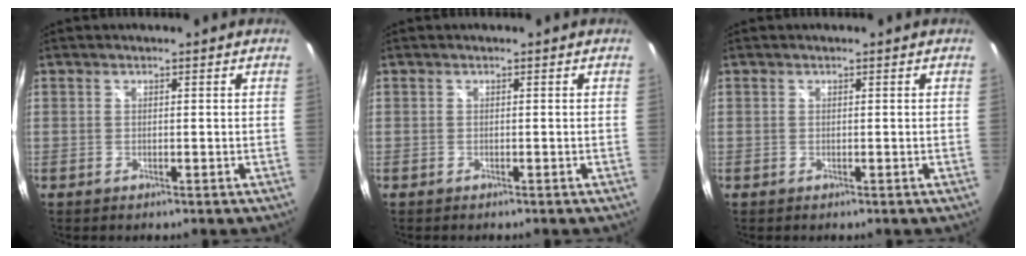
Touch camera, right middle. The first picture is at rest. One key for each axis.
{"total": 0.5, "fx": -0.5, "fy": 0.1, "fz": 0.2, "tx": -0.002, "ty": -0.003, "tz": -0.008}
{"total": 0.0}